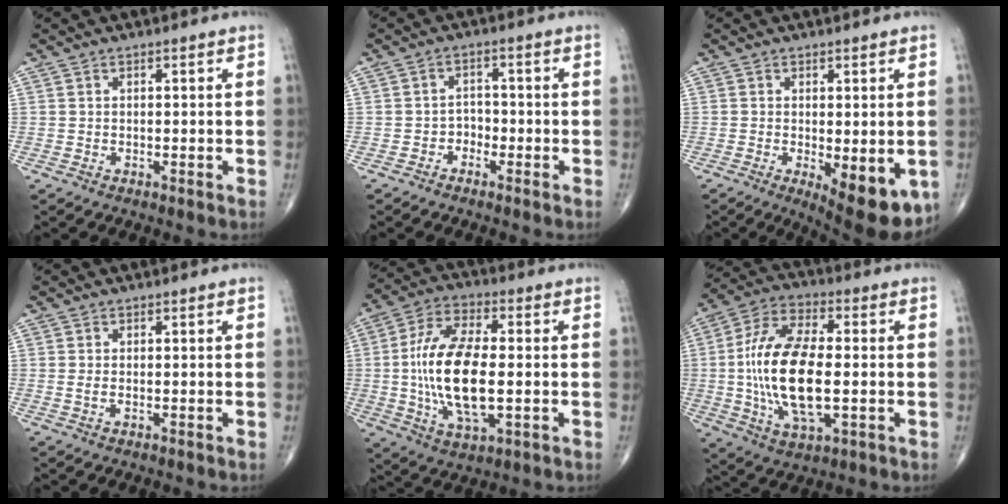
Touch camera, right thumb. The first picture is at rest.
{"total": 2.5, "force": [-1.5, 1.9, 0.7], "torque": [0.007, 0.016, -0.032]}
{"total": 11.0, "force": [-3.5, 4.3, 9.5], "torque": [-0.119, -0.020, -0.038]}
{"total": 0.8, "force": [-0.1, 0.3, 0.7], "torque": [-0.019, -0.003, -0.001]}
{"total": 17.5, "force": [-1.1, 7.6, 15.7], "torque": [-0.311, 0.005, -0.018]}
{"total": 18.7, "force": [-1.2, 8.3, 16.8], "torque": [-0.333, 0.009, -0.020]}